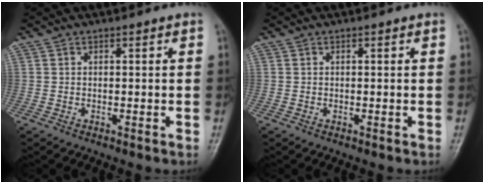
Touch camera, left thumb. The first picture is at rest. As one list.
[{"total": 0.0}]